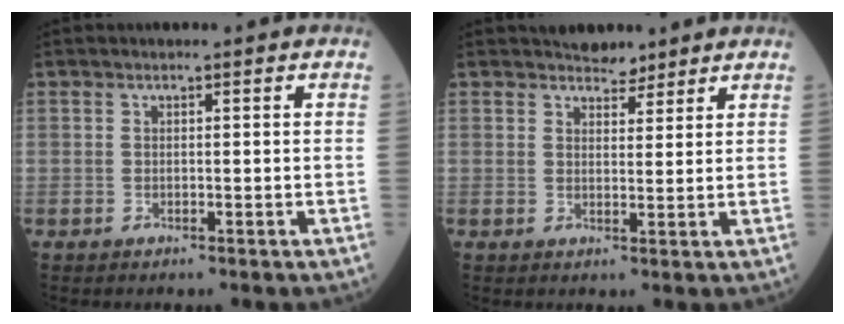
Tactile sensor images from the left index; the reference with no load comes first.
{"total": 3.4, "force": [3.0, 1.4, 0.6], "torque": [-0.007, 0.004, 0.044]}